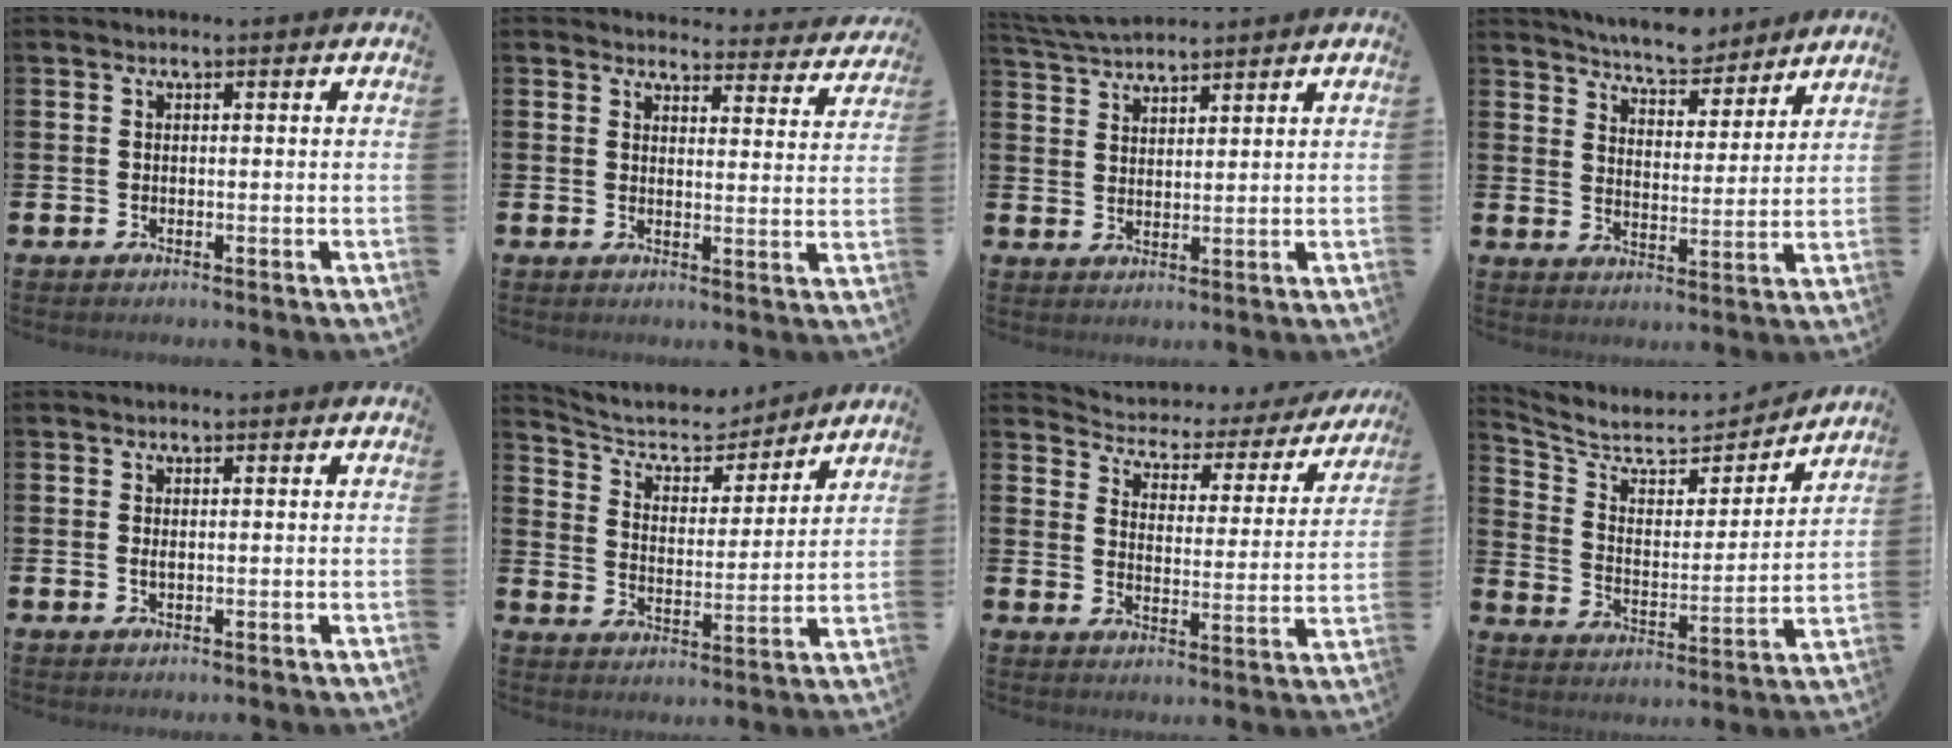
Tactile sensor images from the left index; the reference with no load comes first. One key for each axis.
{"total": 3.5, "fx": 3.4, "fy": 0.6, "fz": 0.1, "tx": -0.005, "ty": -0.029, "tz": 0.056}
{"total": 4.6, "fx": 4.5, "fy": 0.5, "fz": 0.6, "tx": -0.030, "ty": -0.016, "tz": 0.084}
{"total": 6.7, "fx": 6.6, "fy": 1.0, "fz": 0.8, "tx": -0.029, "ty": -0.045, "tz": 0.117}
{"total": 0.7, "fx": 0.3, "fy": 0.2, "fz": 0.7, "tx": -0.011, "ty": 0.002, "tz": 0.004}
{"total": 7.5, "fx": 6.8, "fy": 2.6, "fz": 1.7, "tx": -0.062, "ty": -0.052, "tz": 0.115}
{"total": 3.2, "fx": 2.8, "fy": 1.5, "fz": 0.4, "tx": -0.035, "ty": -0.029, "tz": 0.037}
{"total": 6.4, "fx": 5.8, "fy": 2.2, "fz": 1.4, "tx": -0.070, "ty": -0.051, "tz": 0.095}